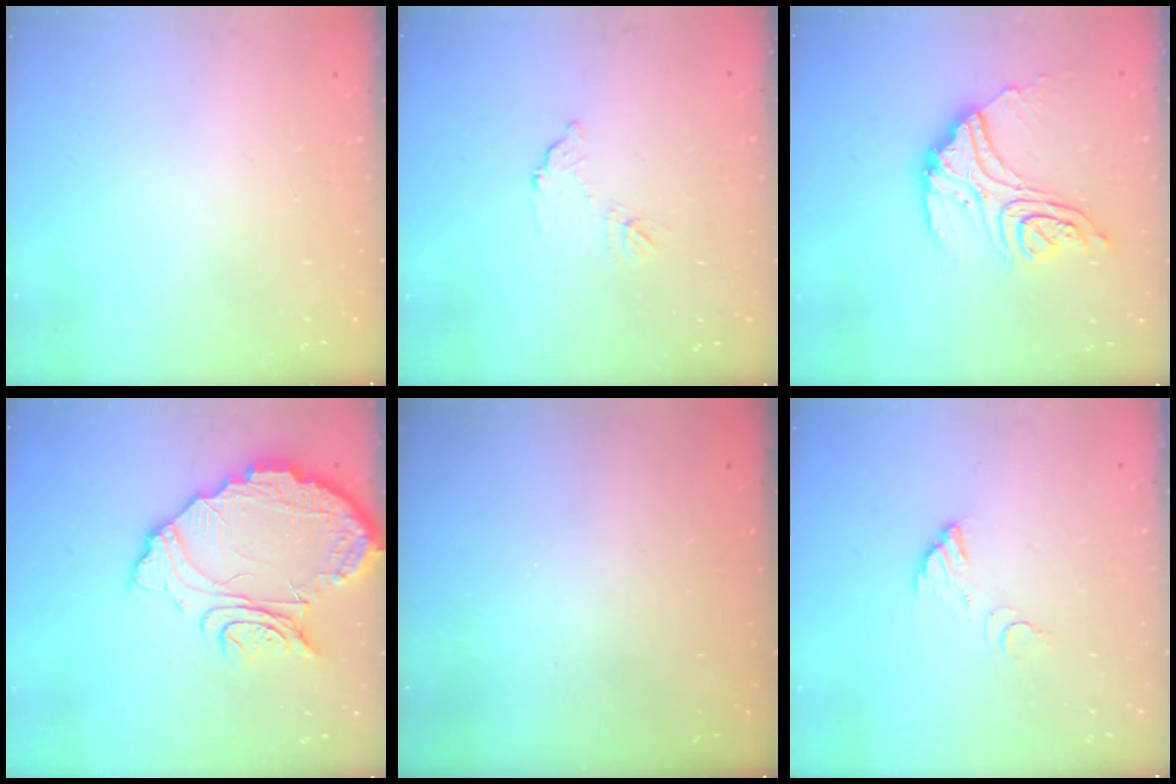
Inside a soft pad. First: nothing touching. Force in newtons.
{"total": 6.4, "press": 6.4, "slide": 0.3}
{"total": 17.2, "press": 17.1, "slide": 1.4}
{"total": 15.7, "press": 15.7, "slide": 1.0}
{"total": 3.0, "press": 3.0, "slide": 0.1}
{"total": 4.1, "press": 4.1, "slide": 0.2}